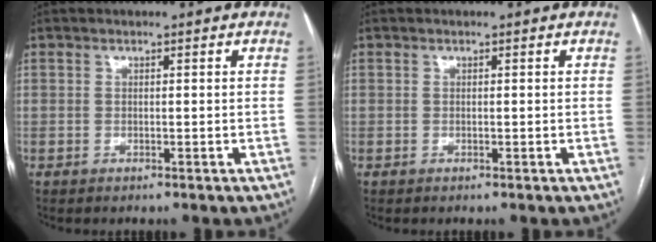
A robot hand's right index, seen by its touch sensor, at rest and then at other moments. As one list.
[{"total": 0.0}]